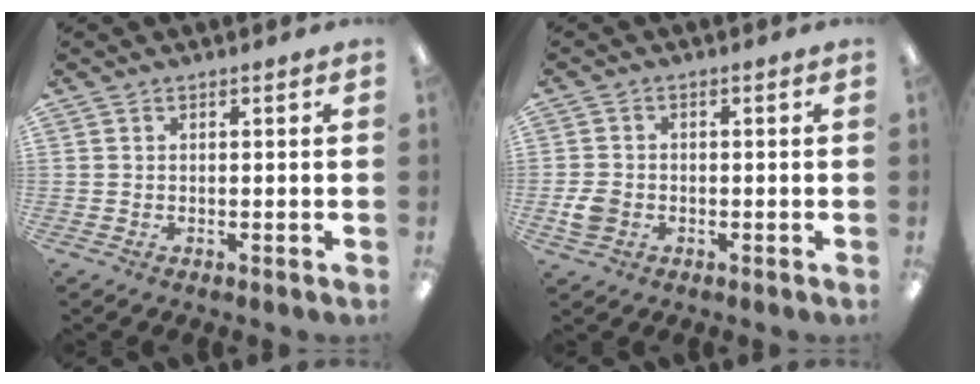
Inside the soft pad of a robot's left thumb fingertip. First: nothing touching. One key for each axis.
{"total": 3.9, "fx": -1.1, "fy": 3.2, "fz": 2.0, "tx": -0.031, "ty": 0.003, "tz": -0.022}